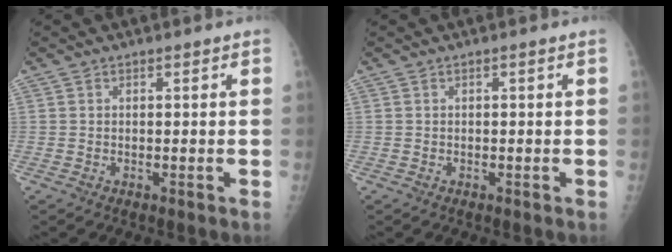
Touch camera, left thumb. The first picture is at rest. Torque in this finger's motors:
{"motor_torque": [-0.11, 0.12, -0.04, 0.00, 0.00]}